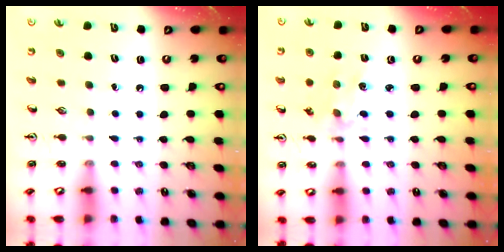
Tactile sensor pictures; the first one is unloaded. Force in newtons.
{"total": 2.6, "press": 2.6, "slide": 0.4}